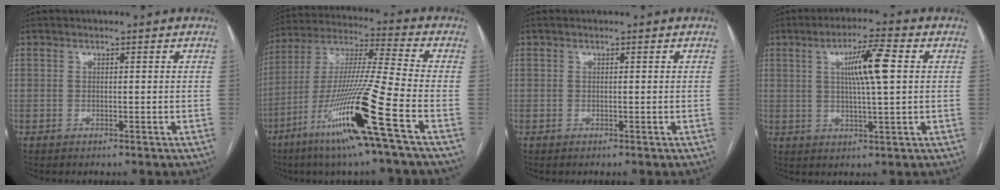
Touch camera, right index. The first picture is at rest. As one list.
[{"total": 18.9, "force": [-8.7, -1.5, 16.7], "torque": [-0.350, -0.039, -0.169]}, {"total": 0.0}, {"total": 8.2, "force": [1.9, 0.3, 8.0], "torque": [-0.140, 0.006, 0.031]}]